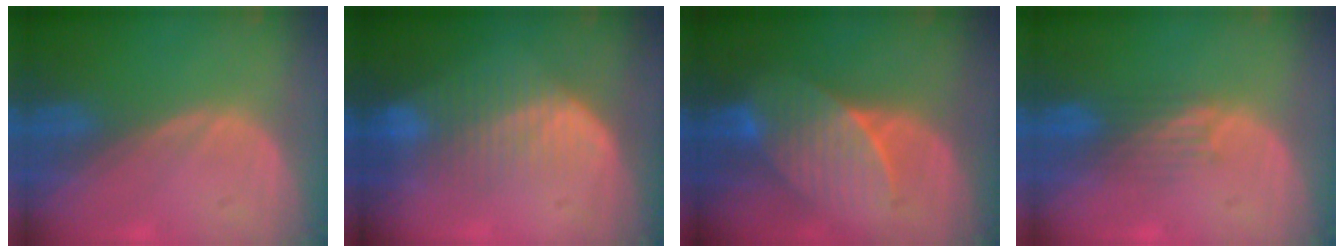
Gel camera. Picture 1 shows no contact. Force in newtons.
{"total": 7.6, "press": 6.7, "slide": 3.5}
{"total": 7.2, "press": 7.1, "slide": 1.1}
{"total": 3.8, "press": 3.1, "slide": 2.1}